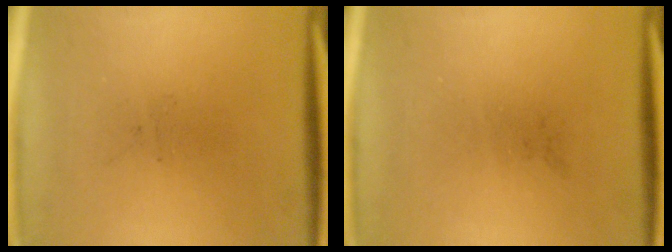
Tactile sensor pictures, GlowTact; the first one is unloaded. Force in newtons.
{"total": 0.0}